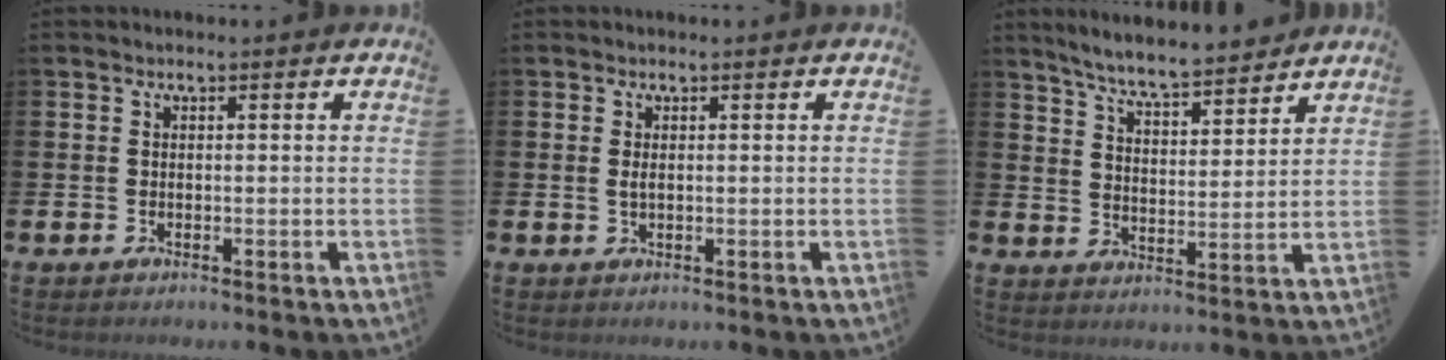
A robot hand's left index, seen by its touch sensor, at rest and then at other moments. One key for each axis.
{"total": 0.9, "fx": 0.3, "fy": 0.3, "fz": 0.8, "tx": -0.009, "ty": 0.001, "tz": 0.002}
{"total": 6.6, "fx": 6.4, "fy": 0.4, "fz": 1.7, "tx": -0.057, "ty": -0.040, "tz": 0.113}